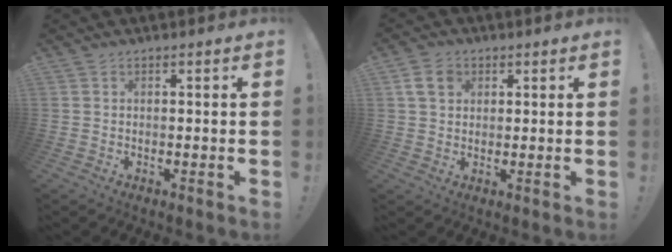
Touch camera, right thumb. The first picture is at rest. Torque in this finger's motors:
{"motor_torque": [0.02, 0.00, 0.45, 0.09, 0.00]}